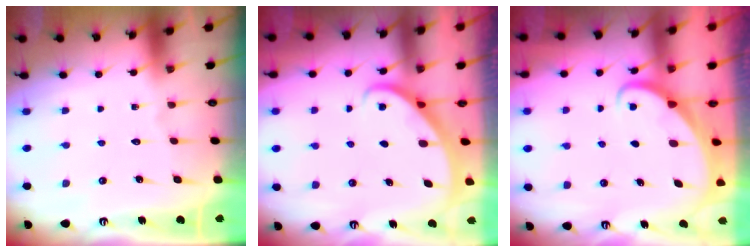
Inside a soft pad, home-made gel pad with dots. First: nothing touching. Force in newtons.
{"total": 2.3, "press": 2.3, "slide": 0.2}
{"total": 2.1, "press": 2.1, "slide": 0.2}